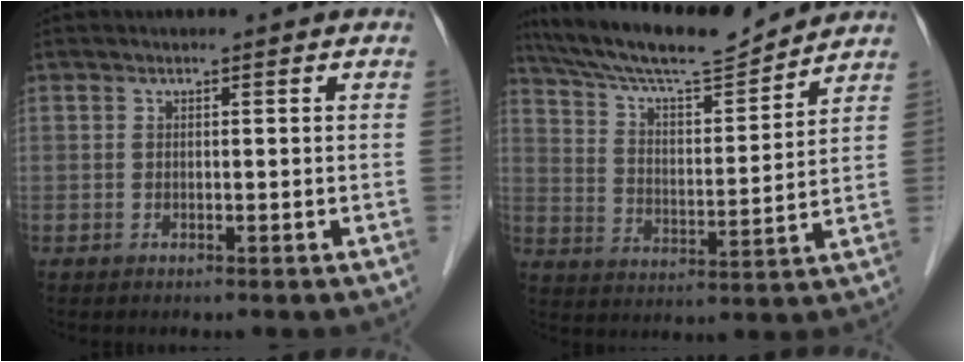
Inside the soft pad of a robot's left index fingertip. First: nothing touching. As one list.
[{"total": 14.7, "force": [13.6, 1.2, 5.5], "torque": [-0.105, 0.000, 0.227]}]